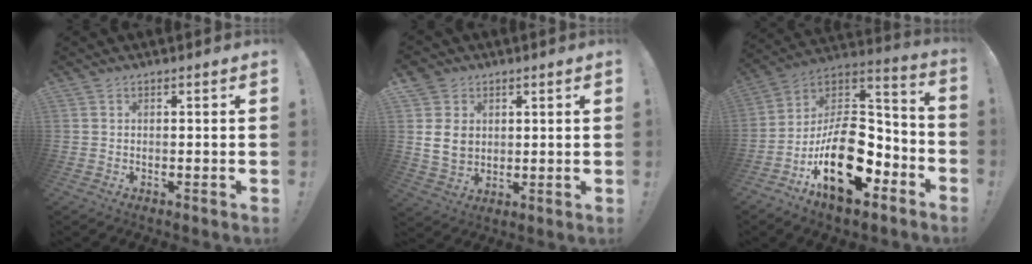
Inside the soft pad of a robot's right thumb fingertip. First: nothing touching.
{"total": 8.3, "force": [2.2, 7.0, 3.9], "torque": [-0.073, -0.008, 0.045]}
{"total": 24.7, "force": [-8.8, 12.7, 19.3], "torque": [-0.337, 0.045, -0.138]}